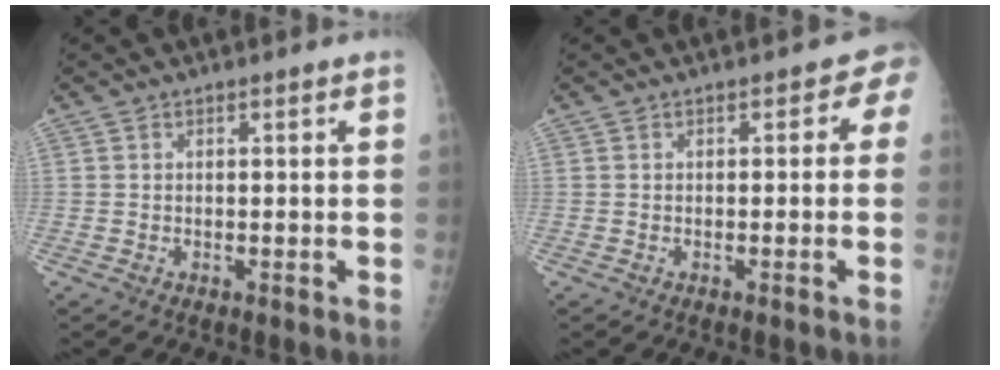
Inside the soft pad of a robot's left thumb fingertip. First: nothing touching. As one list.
[{"total": 2.1, "force": [-0.3, 1.7, 1.2], "torque": [0.014, 0.010, -0.014]}]